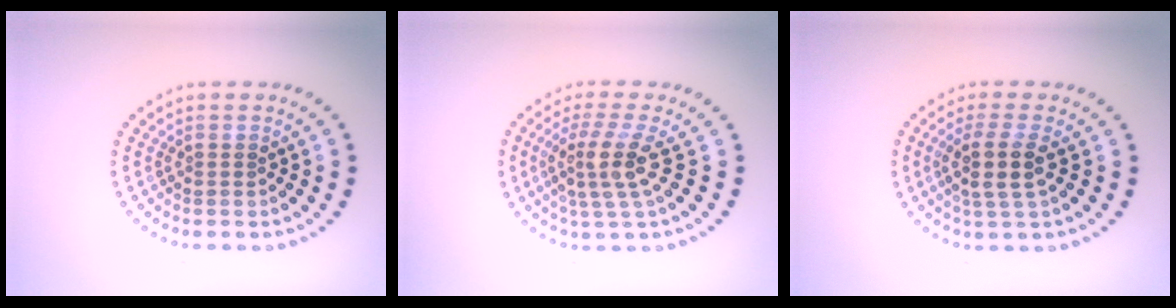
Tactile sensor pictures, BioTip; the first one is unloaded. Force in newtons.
{"total": 3.8, "press": 2.8, "slide": 2.6}
{"total": 3.0, "press": 2.6, "slide": 1.5}